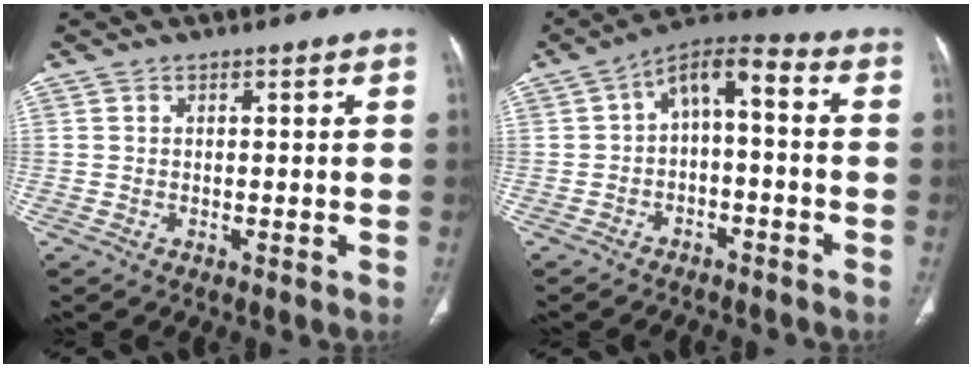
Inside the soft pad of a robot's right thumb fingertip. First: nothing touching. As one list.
[{"total": 8.7, "force": [-1.5, 4.5, 7.3], "torque": [-0.107, 0.056, -0.031]}]